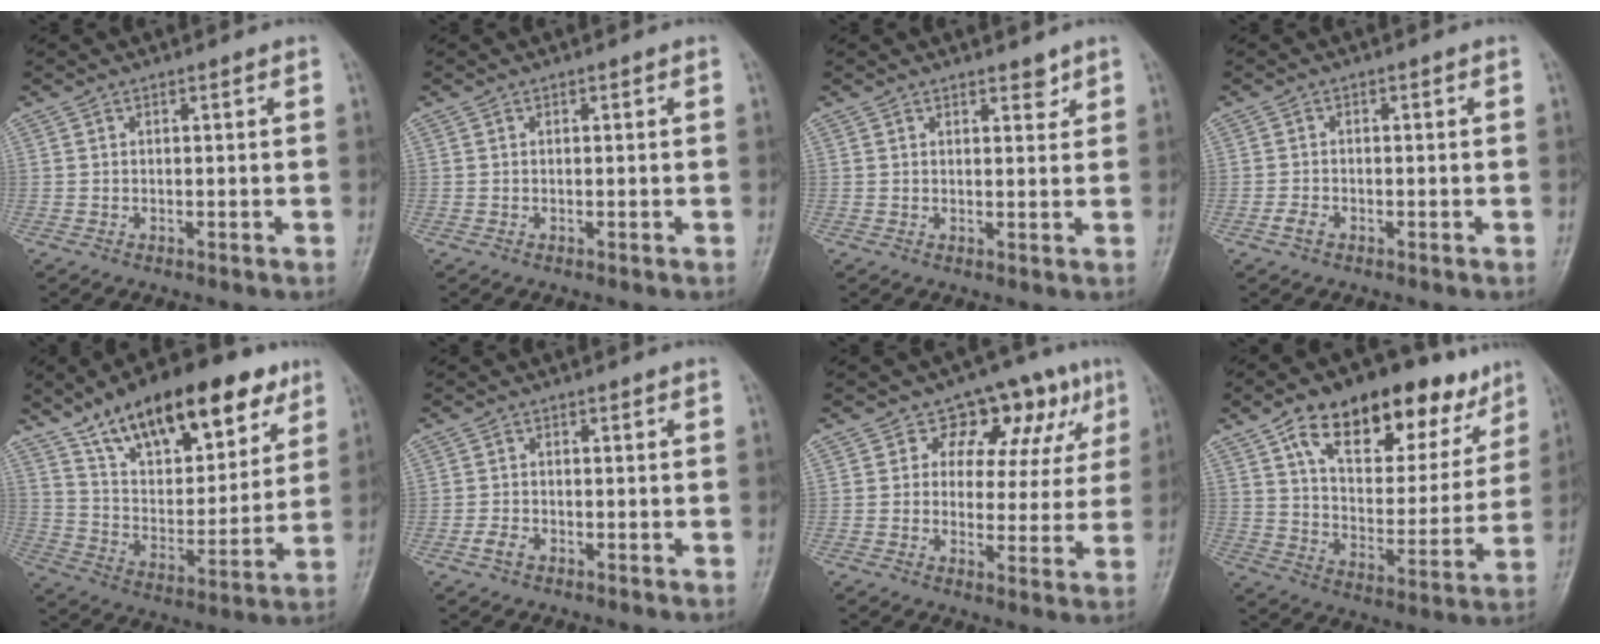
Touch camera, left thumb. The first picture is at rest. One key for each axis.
{"total": 0.0}
{"total": 2.1, "fx": 1.6, "fy": 0.9, "fz": 1.0, "tx": -0.002, "ty": -0.010, "tz": 0.022}
{"total": 1.8, "fx": -1.1, "fy": 1.1, "fz": 1.0, "tx": -0.023, "ty": 0.004, "tz": -0.023}
{"total": 24.8, "fx": 15.0, "fy": 11.1, "fz": 16.3, "tx": -0.213, "ty": -0.035, "tz": 0.249}
{"total": 2.2, "fx": -1.4, "fy": 1.3, "fz": 1.2, "tx": -0.026, "ty": 0.007, "tz": -0.026}
{"total": 12.2, "fx": 5.6, "fy": 8.3, "fz": 7.0, "tx": -0.023, "ty": -0.005, "tz": 0.070}
{"total": 23.7, "fx": 13.7, "fy": 11.8, "fz": 15.3, "tx": -0.187, "ty": -0.026, "tz": 0.221}